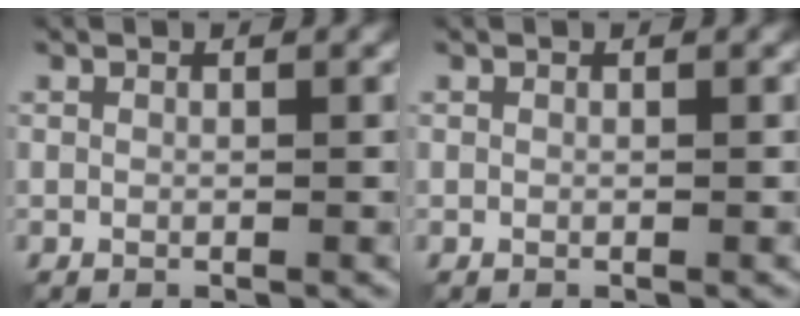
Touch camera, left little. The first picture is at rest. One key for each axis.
{"total": 0.0}